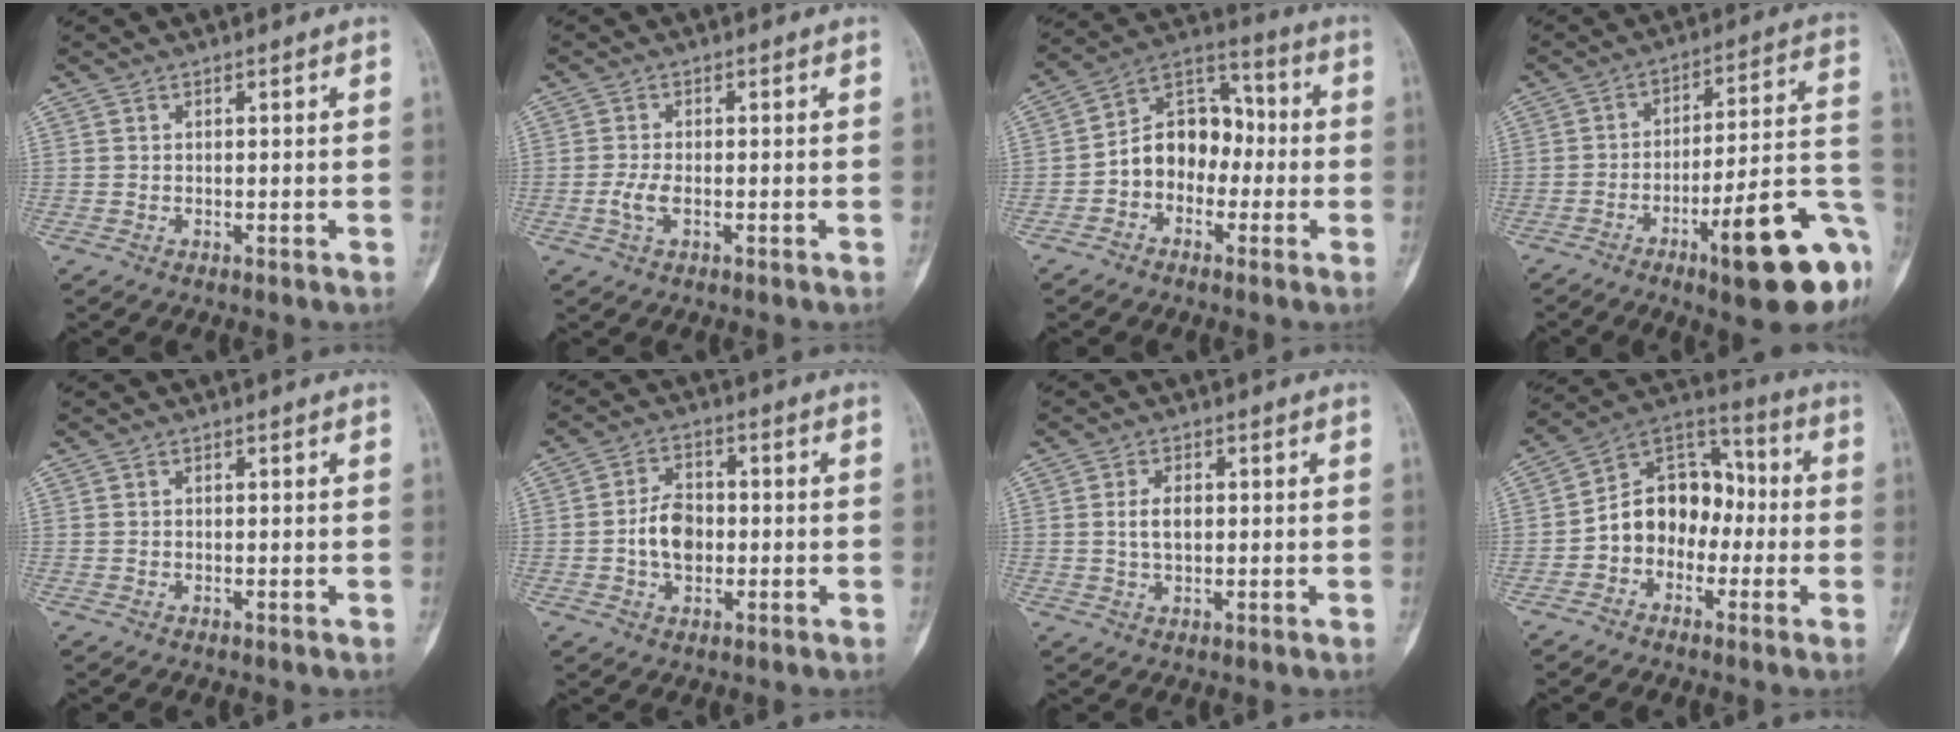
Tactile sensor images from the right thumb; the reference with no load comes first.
{"total": 2.8, "force": [-0.7, 1.2, 2.4], "torque": [-0.060, 0.003, -0.015]}
{"total": 11.5, "force": [-2.1, 8.9, 7.1], "torque": [-0.079, 0.049, -0.051]}
{"total": 21.3, "force": [-8.9, 4.8, 18.8], "torque": [-0.197, 0.051, -0.124]}
{"total": 0.0}
{"total": 7.4, "force": [-0.9, 5.1, 5.3], "torque": [-0.077, 0.015, -0.019]}
{"total": 4.0, "force": [0.2, 2.4, 3.2], "torque": [-0.058, 0.003, 0.005]}
{"total": 13.1, "force": [-2.2, 10.1, 8.0], "torque": [-0.088, 0.052, -0.053]}